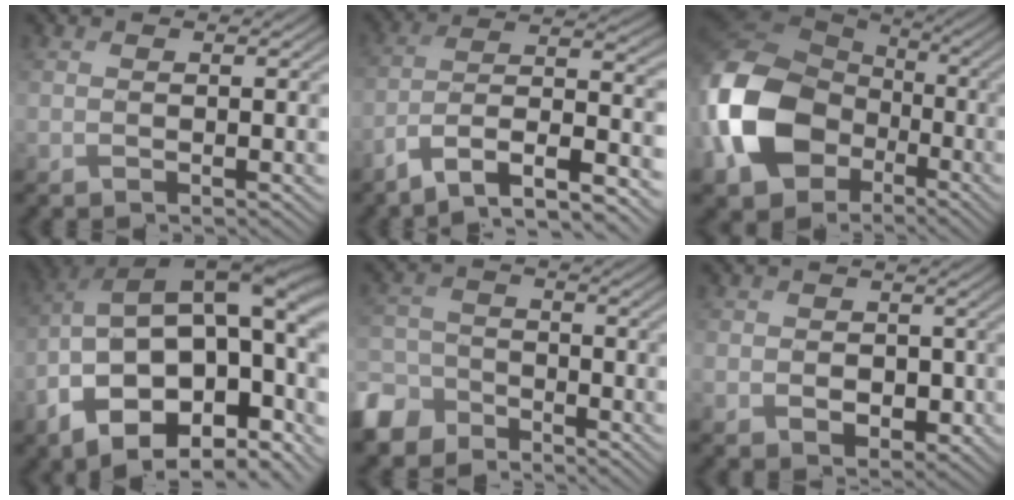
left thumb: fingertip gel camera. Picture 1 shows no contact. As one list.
[{"total": 10.8, "force": [-6.7, 3.1, 7.9], "torque": [-0.139, -0.003, -0.121]}, {"total": 16.4, "force": [-4.3, 12.1, 10.2], "torque": [-0.280, -0.037, -0.081]}, {"total": 20.4, "force": [-4.2, 11.8, 16.1], "torque": [-0.257, -0.027, -0.033]}, {"total": 7.4, "force": [-5.5, 4.4, 2.4], "torque": [-0.066, -0.008, -0.127]}, {"total": 3.5, "force": [-0.4, 3.0, 1.6], "torque": [-0.021, -0.011, -0.010]}]